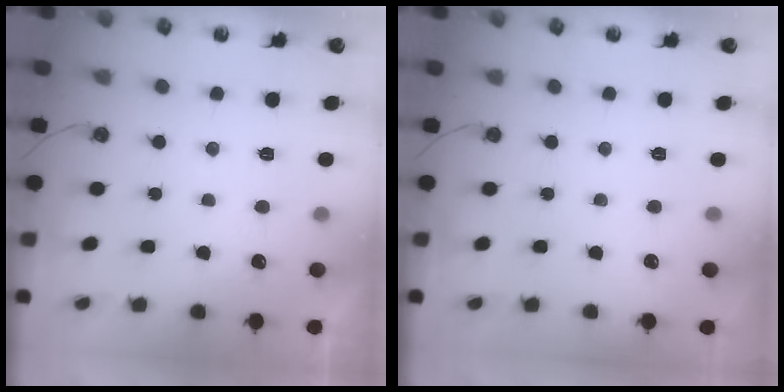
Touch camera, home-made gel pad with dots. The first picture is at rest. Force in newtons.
{"total": 0.0}